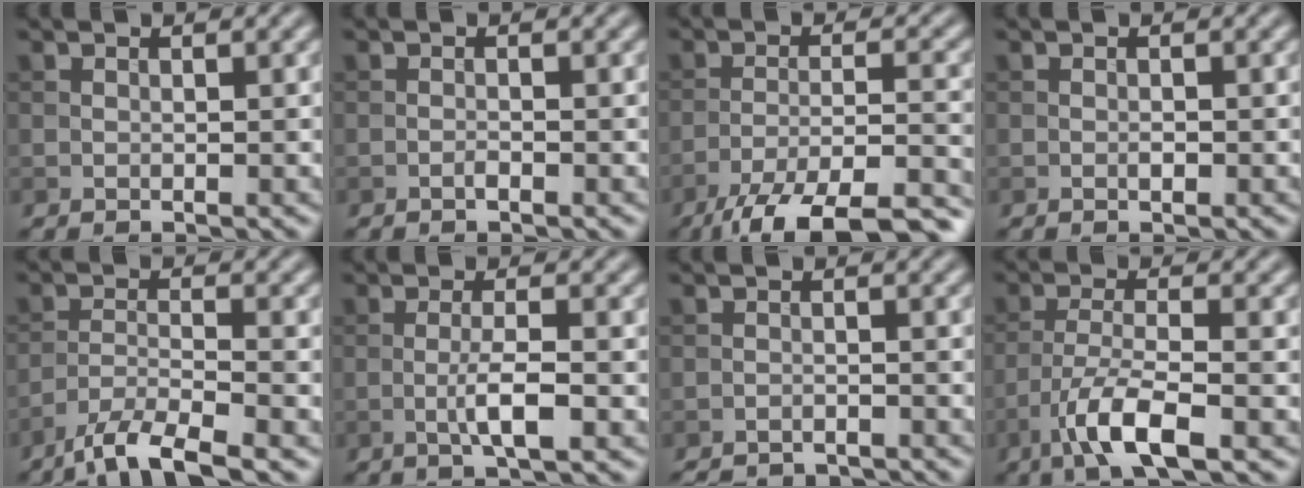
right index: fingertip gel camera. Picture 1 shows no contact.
{"total": 0.6, "force": [-0.4, 0.1, 0.4], "torque": [-0.006, 0.001, -0.009]}
{"total": 12.0, "force": [-9.5, 2.9, 6.8], "torque": [-0.108, -0.018, -0.143]}
{"total": 0.5, "force": [-0.2, 0.2, 0.4], "torque": [-0.007, 0.001, -0.003]}
{"total": 5.8, "force": [-4.5, 1.1, 3.5], "torque": [-0.062, -0.006, -0.088]}
{"total": 3.2, "force": [-0.9, 0.5, 3.0], "torque": [-0.055, 0.002, -0.020]}
{"total": 4.6, "force": [-4.5, 0.6, 0.7], "torque": [-0.016, -0.009, -0.067]}
{"total": 5.8, "force": [-3.2, 1.4, 4.6], "torque": [-0.090, -0.001, -0.066]}